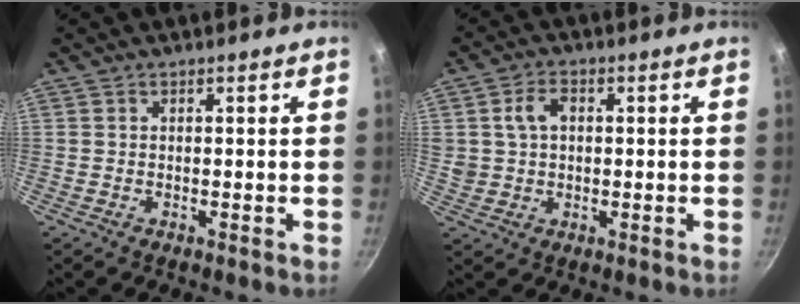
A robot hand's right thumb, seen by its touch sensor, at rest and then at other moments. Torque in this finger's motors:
{"motor_torque": [-0.12, 0.20, 0.07, 0.31, 0.03]}